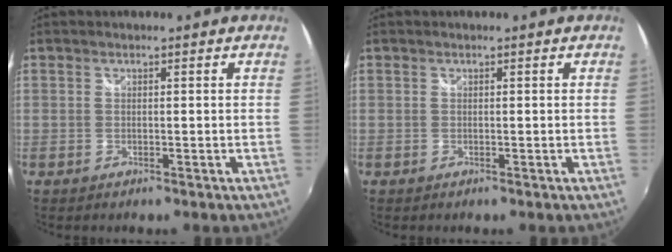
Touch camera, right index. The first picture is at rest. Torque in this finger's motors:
{"motor_torque": [0.00, 0.00, 0.00, 0.00]}